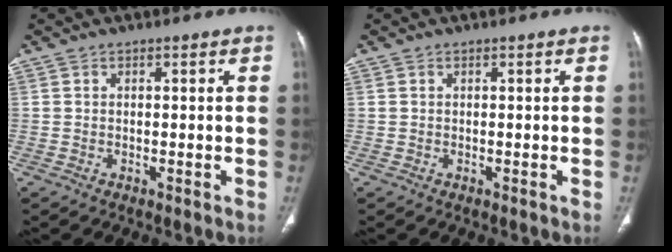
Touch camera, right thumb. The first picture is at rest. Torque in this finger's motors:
{"motor_torque": [0.01, 0.23, 0.08, -0.17, 0.02]}